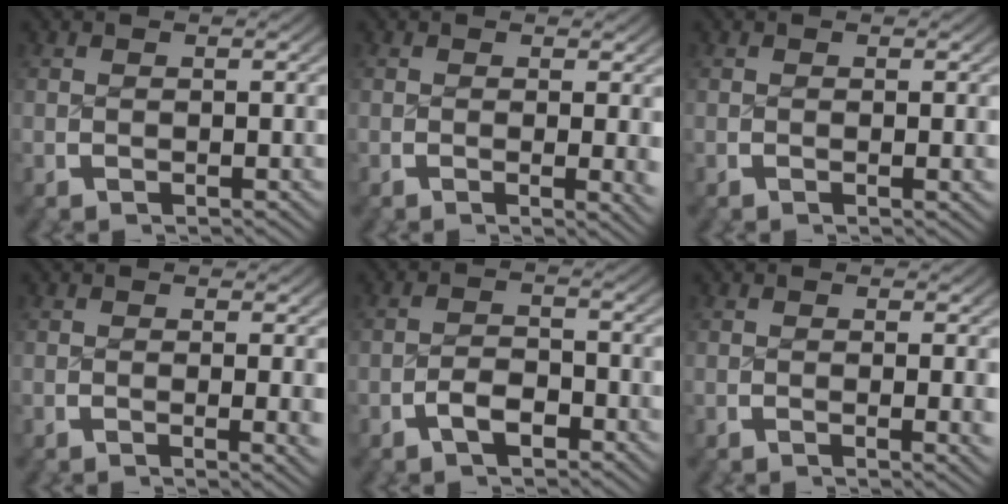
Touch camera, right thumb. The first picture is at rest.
{"total": 2.0, "force": [0.0, 0.5, 2.0], "torque": [-0.023, -0.006, -0.001]}
{"total": 0.7, "force": [0.0, 0.0, 0.7], "torque": [-0.009, 0.000, 0.000]}
{"total": 2.0, "force": [-0.1, 0.4, 1.9], "torque": [-0.023, -0.004, -0.002]}
{"total": 2.6, "force": [-1.5, 1.6, 1.5], "torque": [-0.027, -0.009, -0.027]}
{"total": 1.6, "force": [0.0, 0.3, 1.5], "torque": [-0.019, -0.004, -0.001]}